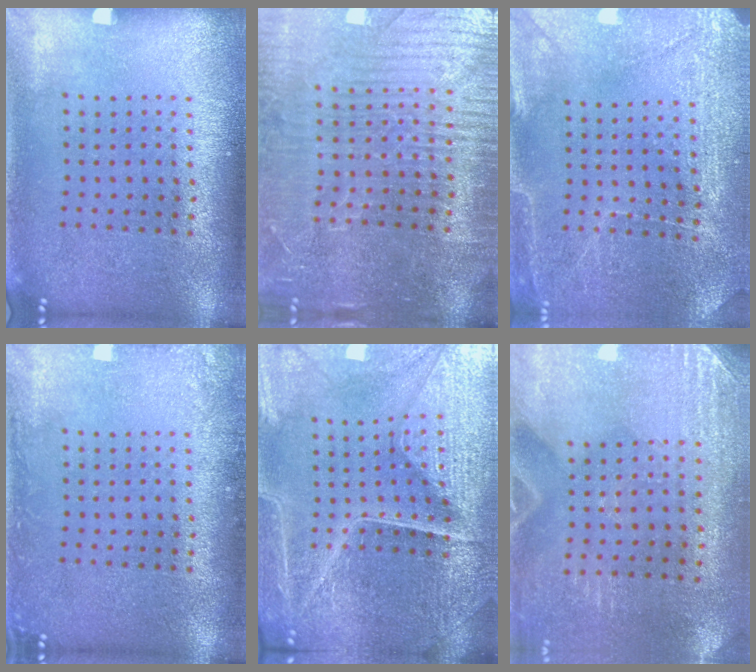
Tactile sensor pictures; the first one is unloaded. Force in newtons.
{"total": 4.8, "press": 4.5, "slide": 1.7}
{"total": 2.9, "press": 2.9, "slide": 0.3}
{"total": 1.3, "press": 1.3, "slide": 0.1}
{"total": 5.1, "press": 4.9, "slide": 1.4}
{"total": 2.8, "press": 2.6, "slide": 1.2}